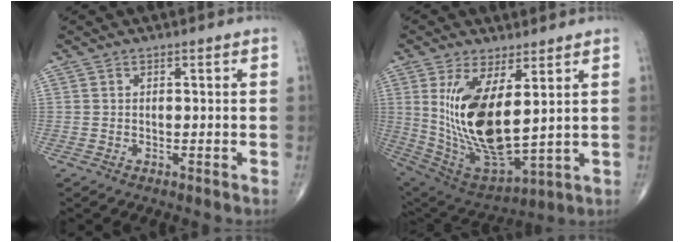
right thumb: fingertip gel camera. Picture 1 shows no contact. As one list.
[{"total": 18.3, "force": [3.6, 7.5, 16.3], "torque": [-0.312, -0.032, 0.093]}]